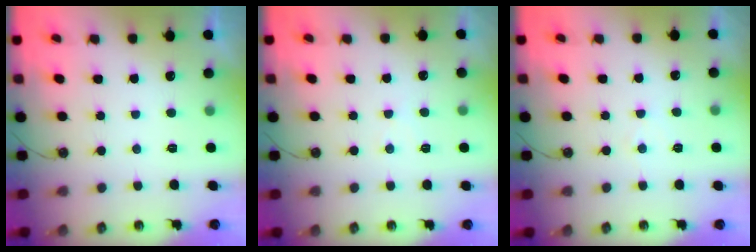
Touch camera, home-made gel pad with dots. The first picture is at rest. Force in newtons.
{"total": 4.5, "press": 4.4, "slide": 0.6}
{"total": 3.5, "press": 3.5, "slide": 0.5}